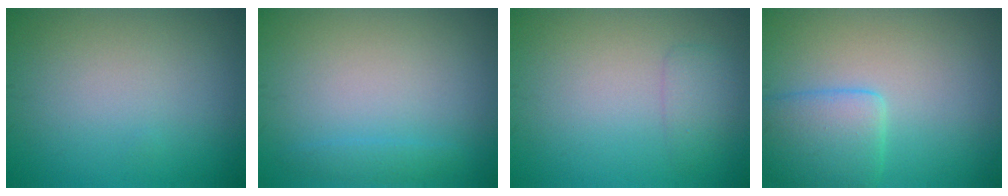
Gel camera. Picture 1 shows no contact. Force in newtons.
{"total": 1.0, "press": 1.0, "slide": 0.1}
{"total": 1.6, "press": 1.6, "slide": 0.0}
{"total": 4.1, "press": 4.1, "slide": 0.2}